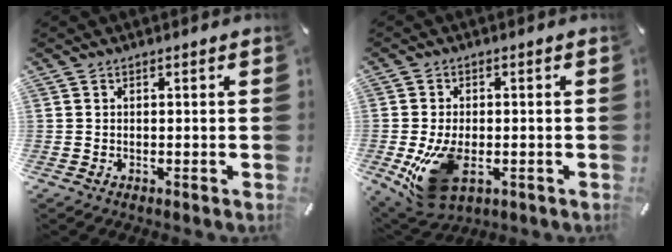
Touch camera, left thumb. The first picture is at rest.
{"total": 11.6, "force": [-2.5, 7.2, 8.8], "torque": [-0.181, -0.011, -0.042]}